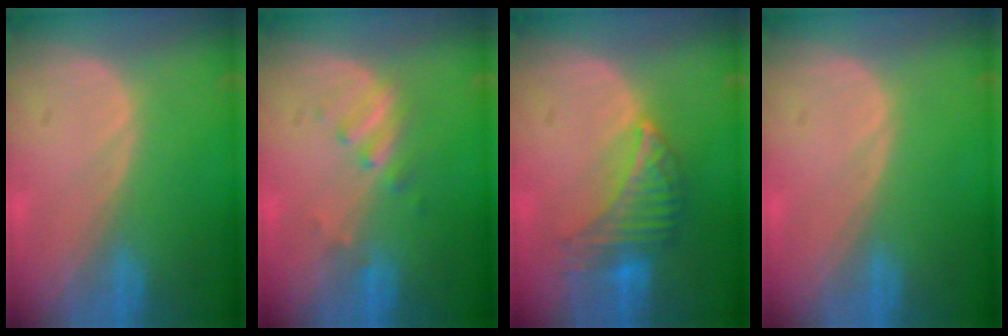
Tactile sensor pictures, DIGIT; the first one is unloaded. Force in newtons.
{"total": 2.7, "press": 2.7, "slide": 0.5}
{"total": 6.7, "press": 6.5, "slide": 1.7}
{"total": 0.5, "press": 0.0, "slide": 0.5}